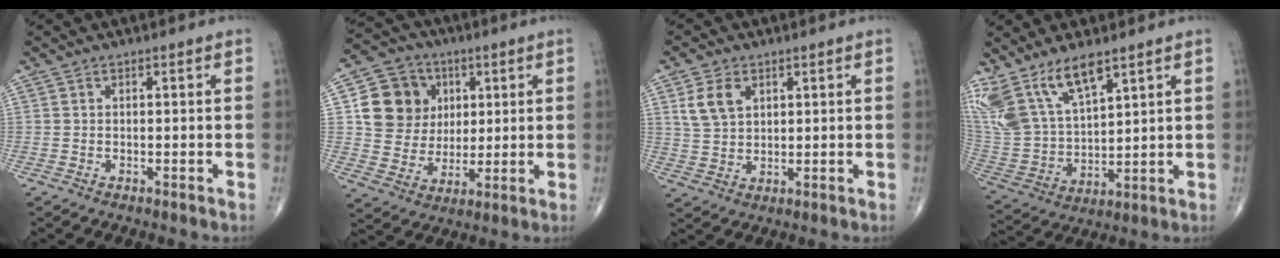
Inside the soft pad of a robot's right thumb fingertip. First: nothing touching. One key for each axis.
{"total": 13.6, "fx": 3.5, "fy": 12.2, "fz": 4.8, "tx": -0.051, "ty": 0.002, "tz": 0.065}
{"total": 6.3, "fx": 2.6, "fy": 4.3, "fz": 3.9, "tx": -0.066, "ty": -0.004, "tz": 0.056}
{"total": 16.4, "fx": 10.8, "fy": 6.6, "fz": 10.3, "tx": -0.204, "ty": -0.042, "tz": 0.232}